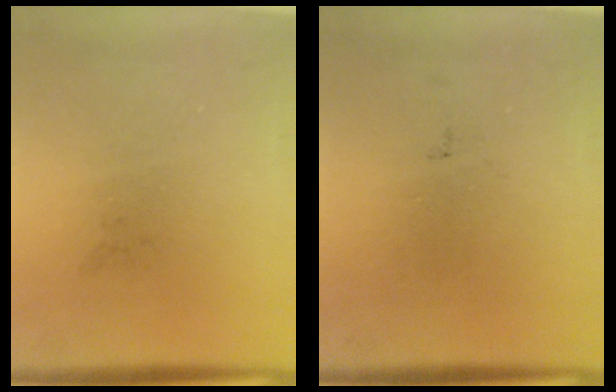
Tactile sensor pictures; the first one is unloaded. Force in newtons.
{"total": 0.0}